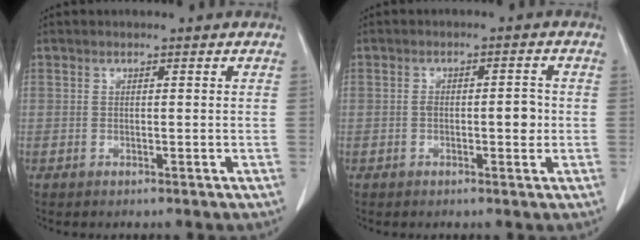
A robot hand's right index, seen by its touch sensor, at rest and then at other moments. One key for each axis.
{"total": 3.3, "fx": -0.5, "fy": 1.3, "fz": 3.1, "tx": -0.048, "ty": 0.004, "tz": -0.005}